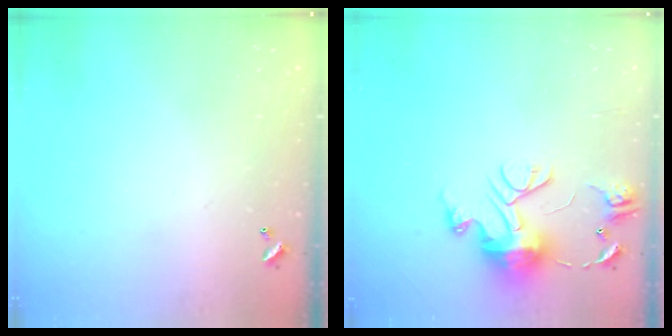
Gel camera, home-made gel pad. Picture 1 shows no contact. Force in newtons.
{"total": 12.0, "press": 11.9, "slide": 1.2}